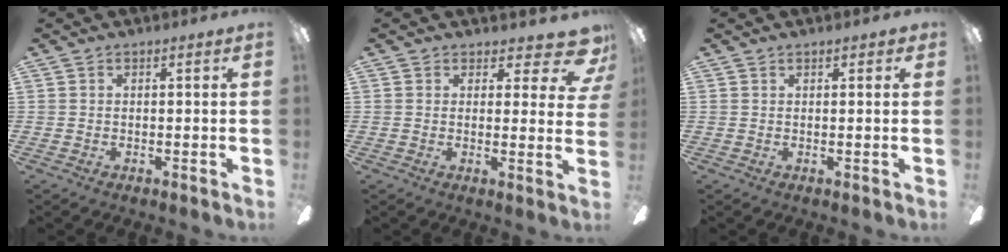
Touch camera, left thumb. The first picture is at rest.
{"total": 7.1, "force": [4.7, 3.2, 4.3], "torque": [-0.041, -0.032, 0.081]}
{"total": 1.3, "force": [0.9, 0.4, 0.8], "torque": [-0.017, 0.001, 0.015]}